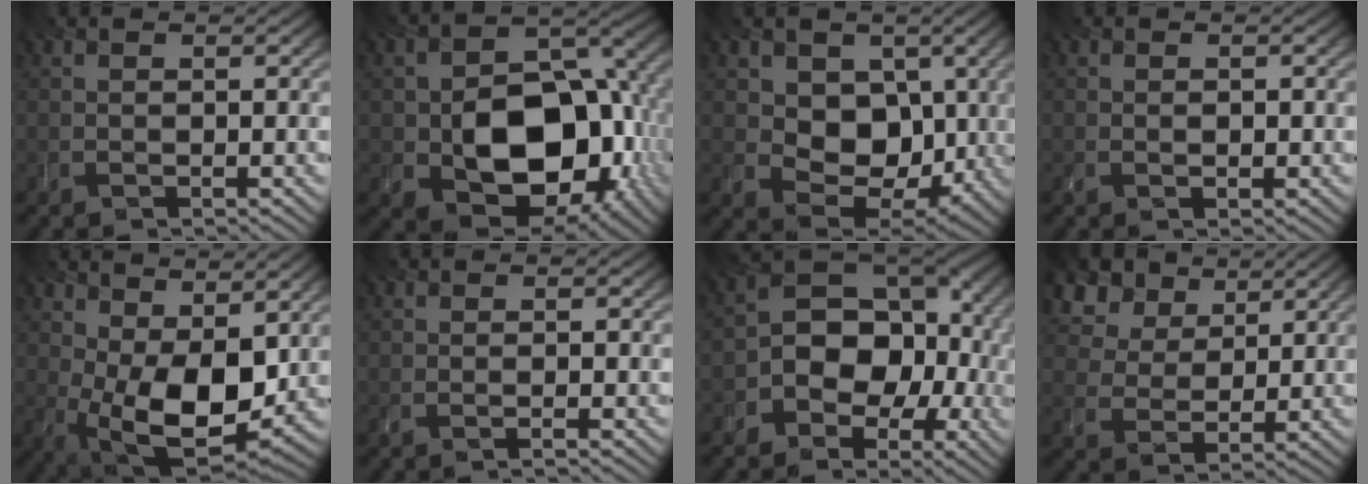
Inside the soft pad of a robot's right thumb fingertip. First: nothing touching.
{"total": 14.3, "force": [-2.7, 10.0, 9.9], "torque": [-0.138, -0.020, -0.046]}
{"total": 8.2, "force": [1.8, 6.4, 4.7], "torque": [-0.094, -0.020, 0.016]}
{"total": 0.6, "force": [0.1, 0.3, 0.5], "torque": [-0.004, -0.004, 0.002]}
{"total": 12.5, "force": [1.4, 6.6, 10.6], "torque": [-0.198, -0.018, 0.032]}
{"total": 0.7, "force": [-0.3, 0.1, 0.6], "torque": [-0.005, -0.002, -0.012]}
{"total": 10.6, "force": [-2.7, 7.7, 6.8], "torque": [-0.083, -0.008, -0.052]}
{"total": 8.4, "force": [5.6, 5.1, 3.7], "torque": [-0.098, 0.009, 0.107]}